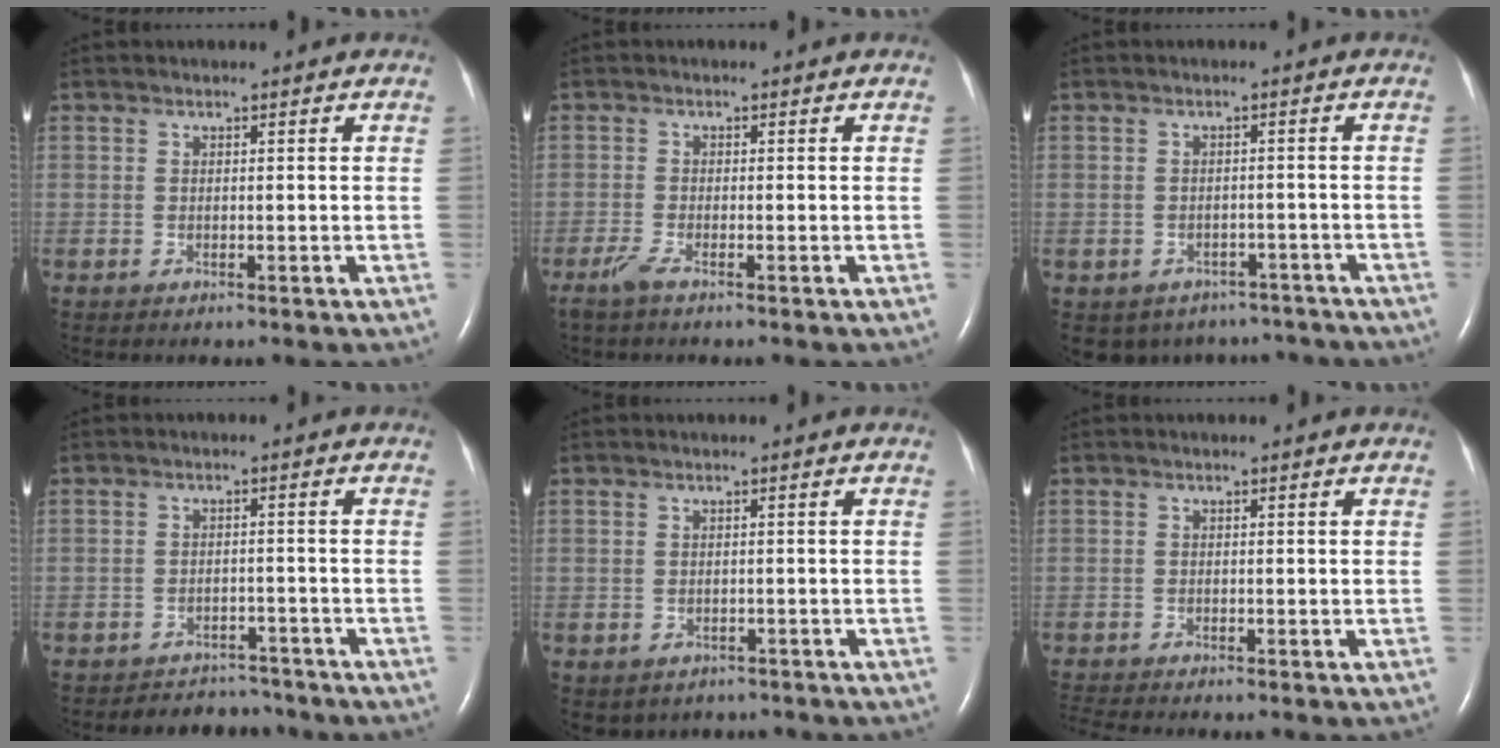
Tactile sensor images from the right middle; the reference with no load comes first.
{"total": 1.9, "force": [-1.4, 0.0, 1.2], "torque": [-0.040, -0.007, -0.034]}
{"total": 8.5, "force": [-7.2, 4.5, 0.9], "torque": [-0.011, 0.014, -0.077]}
{"total": 5.2, "force": [-4.8, 1.9, -1.1], "torque": [0.017, 0.017, -0.066]}
{"total": 4.9, "force": [-3.7, 3.0, 1.1], "torque": [-0.014, 0.012, -0.041]}
{"total": 2.3, "force": [-2.1, -0.7, 0.4], "torque": [-0.018, -0.013, -0.041]}